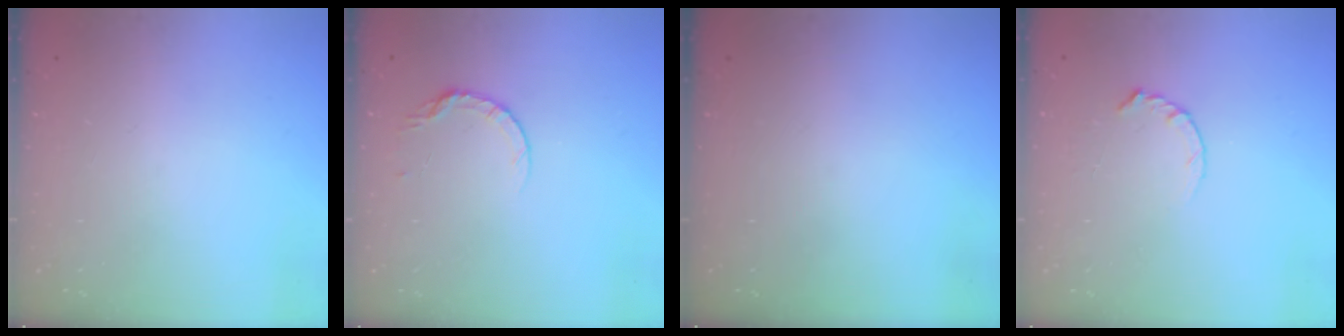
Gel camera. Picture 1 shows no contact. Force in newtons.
{"total": 5.3, "press": 5.2, "slide": 0.6}
{"total": 0.0}
{"total": 2.8, "press": 2.8, "slide": 0.4}